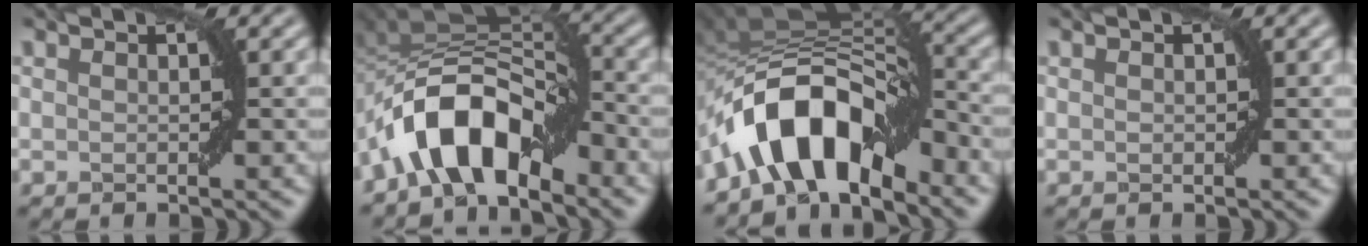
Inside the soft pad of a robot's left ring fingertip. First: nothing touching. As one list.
[{"total": 7.8, "force": [-4.3, 4.0, 5.1], "torque": [-0.074, 0.013, -0.084]}, {"total": 9.0, "force": [-5.7, 3.9, 5.8], "torque": [-0.081, 0.016, -0.103]}, {"total": 0.0}]